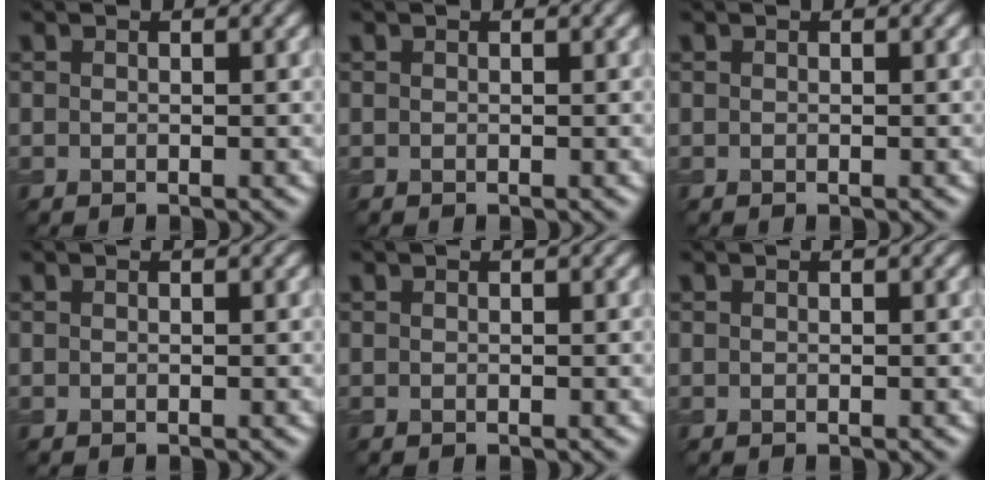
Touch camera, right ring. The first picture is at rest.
{"total": 0.0}
{"total": 0.0}
{"total": 0.0}
{"total": 0.0}
{"total": 0.0}